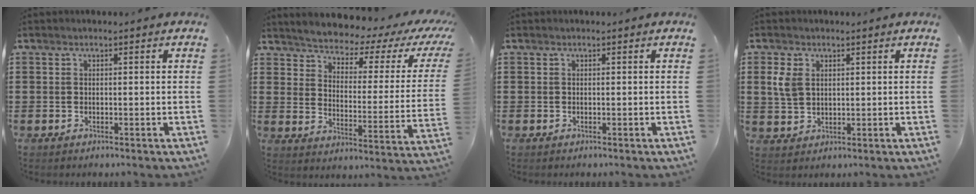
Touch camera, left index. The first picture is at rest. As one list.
[{"total": 3.2, "force": [3.0, 0.4, 1.0], "torque": [-0.043, -0.034, 0.041]}, {"total": 0.0}, {"total": 3.9, "force": [1.3, 2.8, 2.4], "torque": [-0.071, 0.004, 0.019]}]